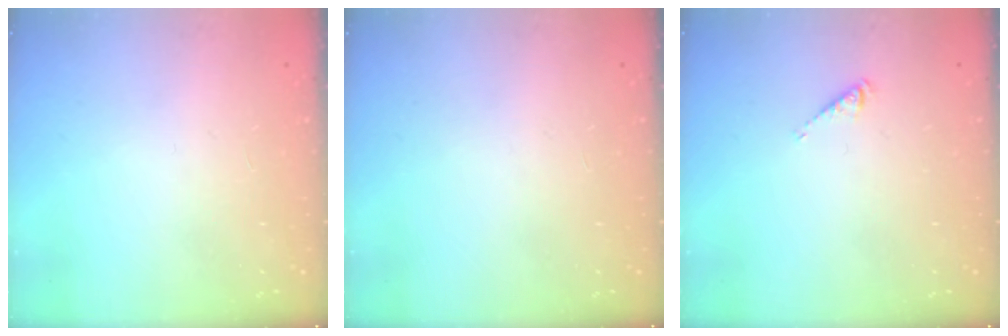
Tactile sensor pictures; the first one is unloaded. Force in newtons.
{"total": 0.0}
{"total": 2.7, "press": 2.6, "slide": 0.5}